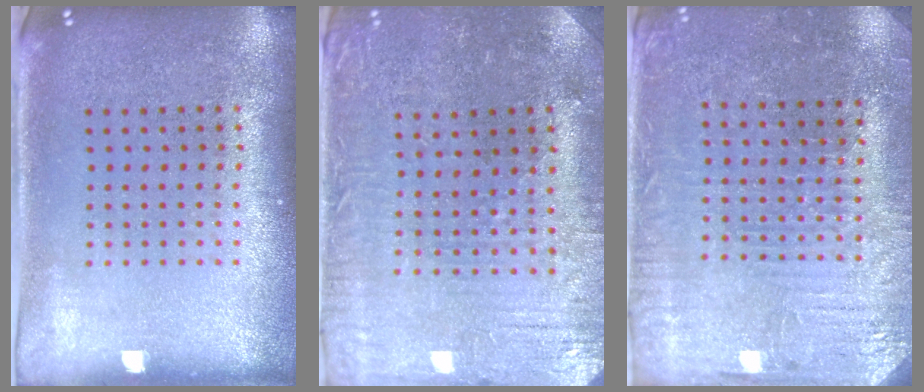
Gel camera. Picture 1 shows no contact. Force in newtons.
{"total": 1.0, "press": 0.9, "slide": 0.4}
{"total": 3.3, "press": 3.2, "slide": 0.5}